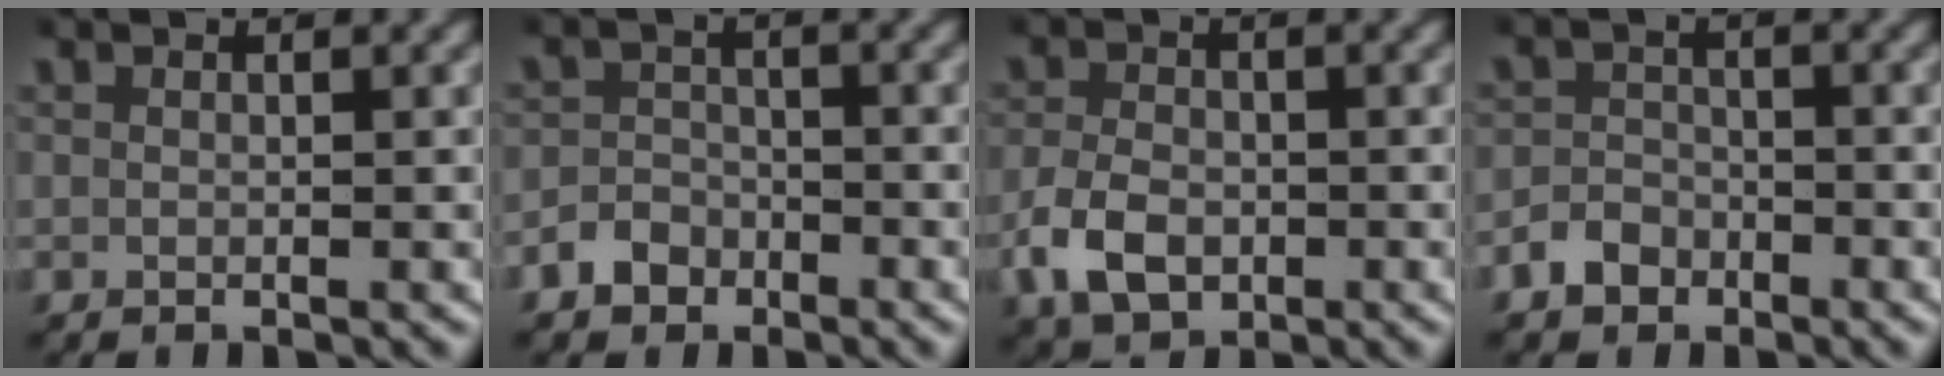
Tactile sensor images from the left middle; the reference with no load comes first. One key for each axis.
{"total": 3.6, "fx": -2.4, "fy": 2.7, "fz": 0.4, "tx": -0.010, "ty": -0.003, "tz": -0.047}
{"total": 4.7, "fx": -1.7, "fy": 3.3, "fz": 2.8, "tx": -0.059, "ty": -0.010, "tz": -0.027}
{"total": 3.2, "fx": -2.2, "fy": 2.3, "fz": 0.5, "tx": -0.009, "ty": -0.002, "tz": -0.043}